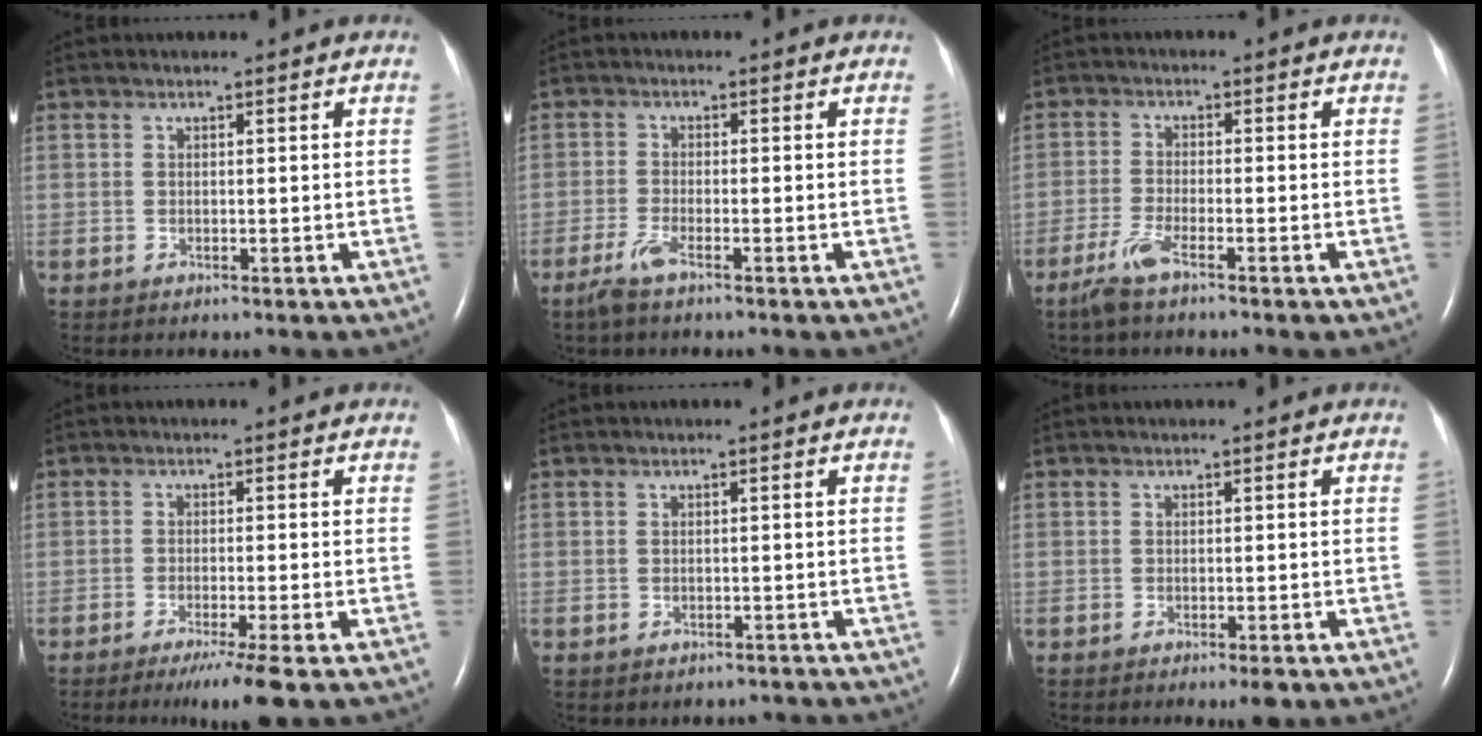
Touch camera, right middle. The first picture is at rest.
{"total": 2.8, "force": [-2.1, 0.1, 1.9], "torque": [-0.053, -0.006, -0.046]}
{"total": 4.1, "force": [-3.0, 0.2, 2.8], "torque": [-0.068, -0.009, -0.063]}
{"total": 5.2, "force": [-3.4, -0.9, 3.8], "torque": [-0.060, -0.016, -0.059]}
{"total": 1.7, "force": [-1.4, 1.0, 0.2], "torque": [-0.005, 0.001, -0.016]}
{"total": 1.9, "force": [-1.2, 0.3, 1.5], "torque": [-0.019, -0.005, -0.014]}